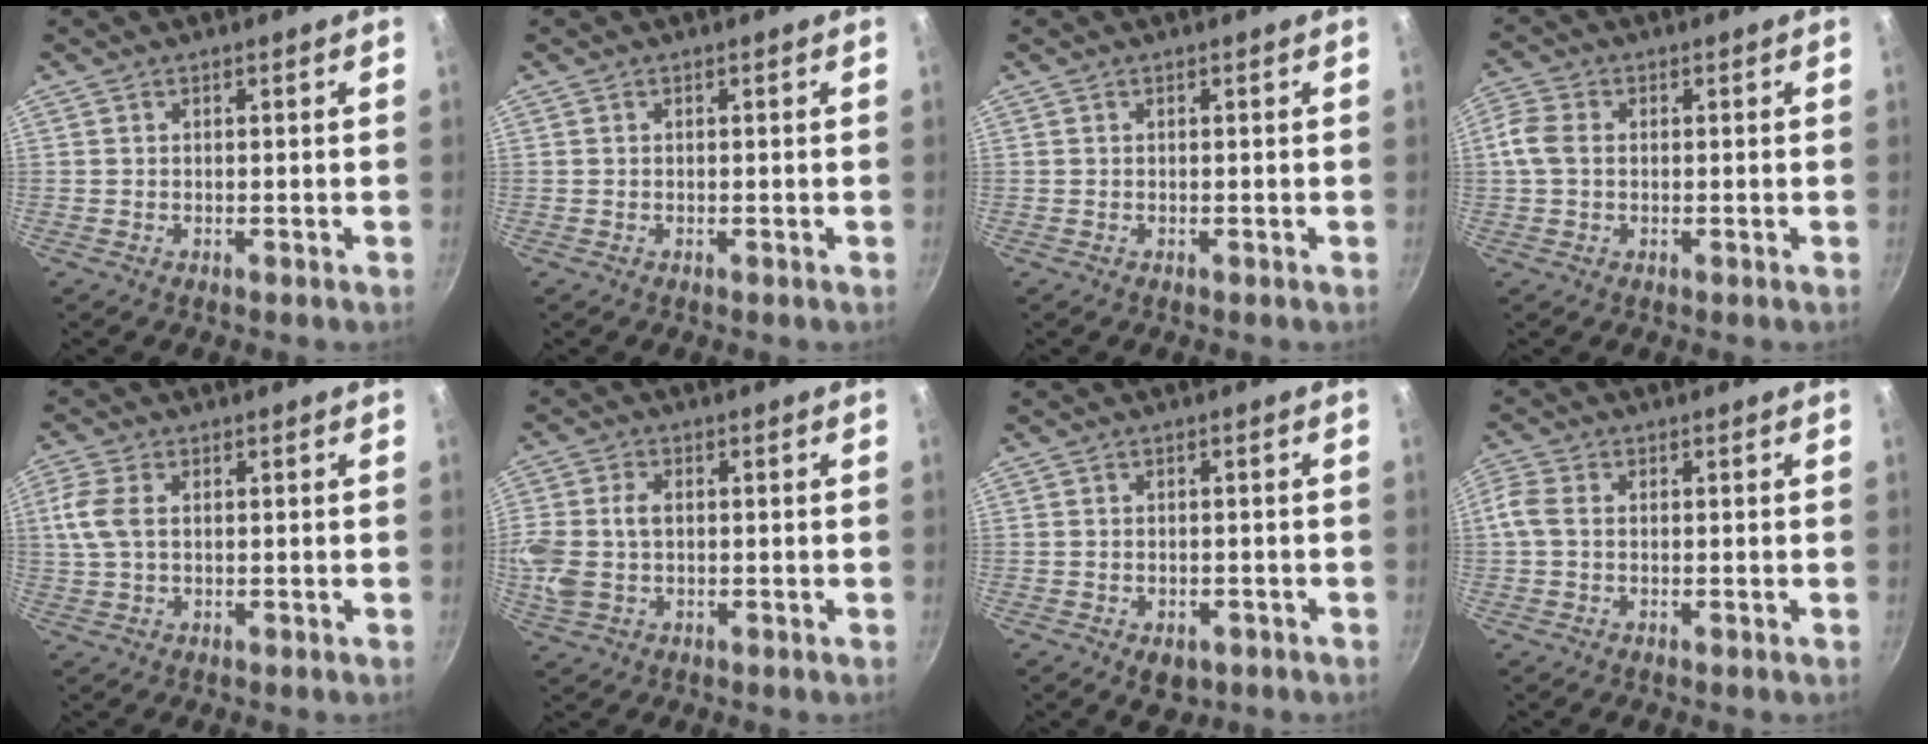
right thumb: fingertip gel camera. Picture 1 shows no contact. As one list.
[{"total": 0.0}, {"total": 0.0}, {"total": 4.8, "force": [0.2, 3.5, 3.2], "torque": [-0.070, 0.010, -0.006]}, {"total": 5.8, "force": [0.9, 3.4, 4.6], "torque": [-0.106, 0.009, 0.014]}, {"total": 10.0, "force": [0.0, 6.9, 7.2], "torque": [-0.160, 0.008, -0.004]}, {"total": 4.2, "force": [-2.0, 2.8, 2.5], "torque": [-0.025, 0.011, -0.013]}, {"total": 3.7, "force": [-0.2, 2.6, 2.6], "torque": [-0.062, 0.009, -0.012]}]